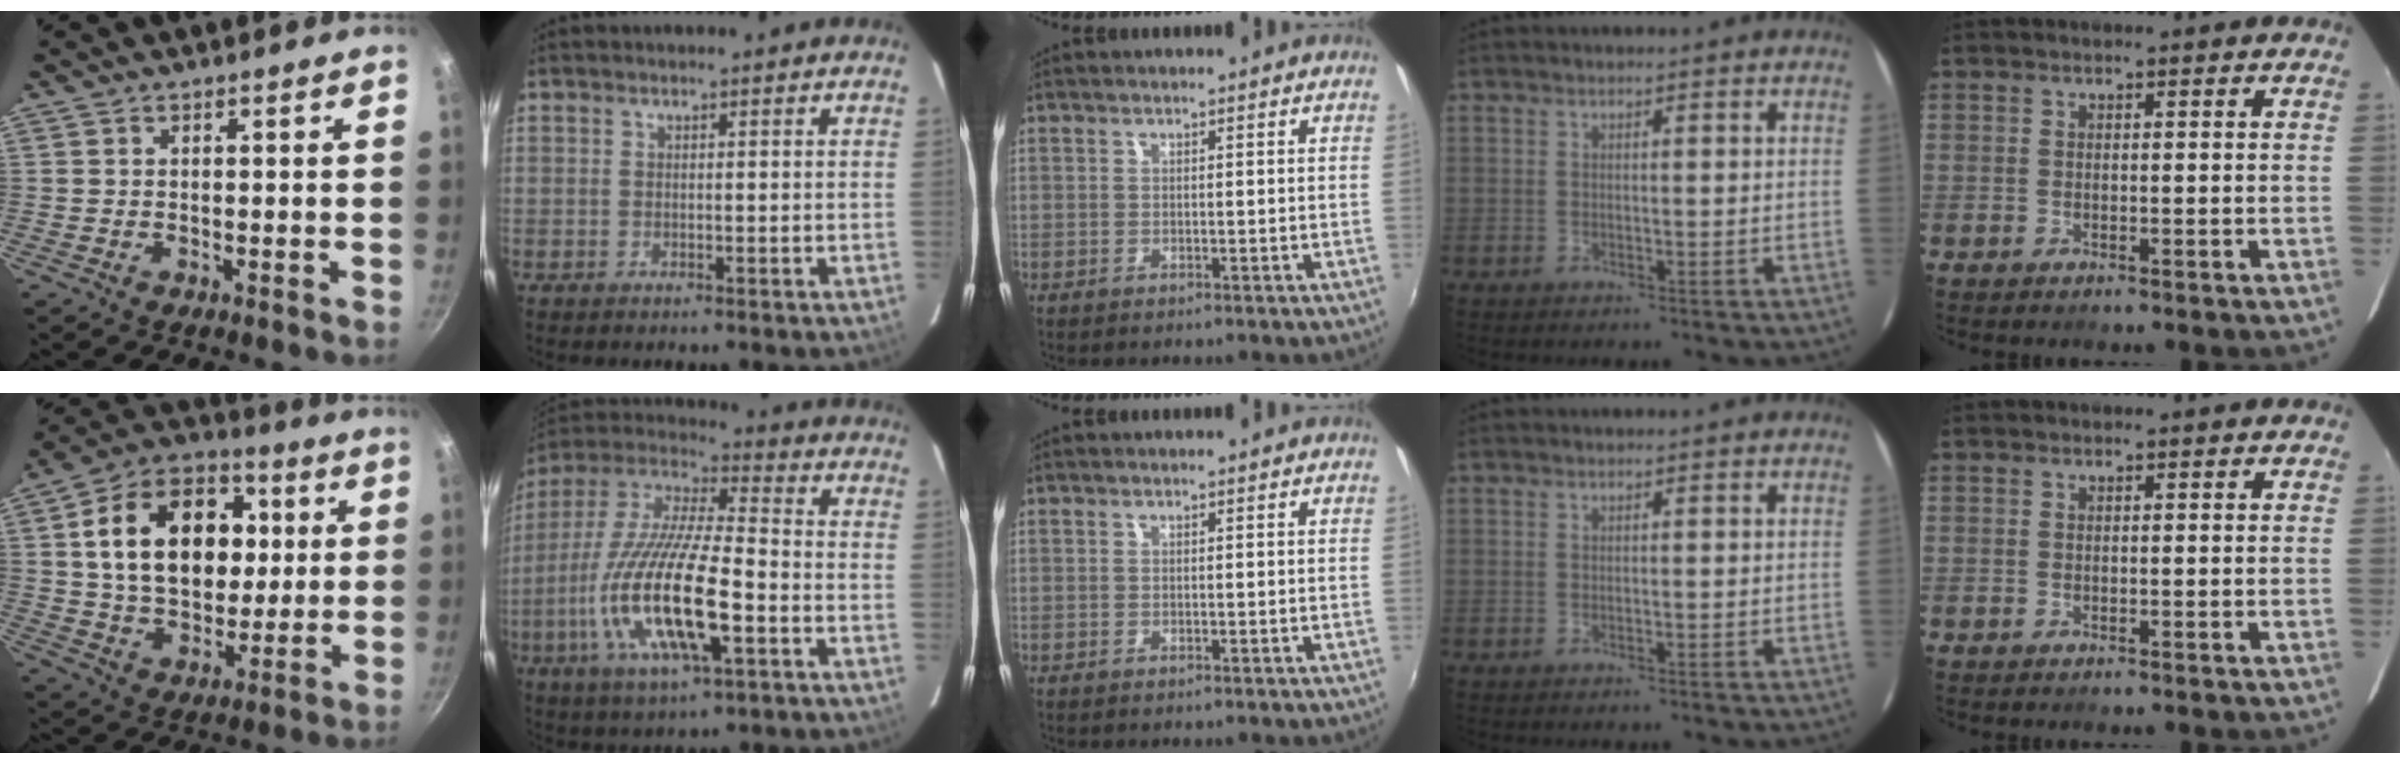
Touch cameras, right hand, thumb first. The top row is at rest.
{"thumb": {"total": 21.9, "force": [3.6, 15.5, 15.0], "torque": [-0.213, 0.020, 0.052]}, "index": {"total": 21.7, "force": [-6.7, 5.8, 19.8], "torque": [-0.399, -0.028, -0.128]}}